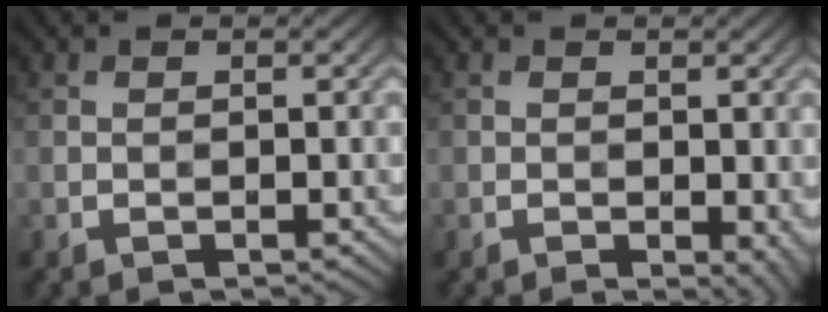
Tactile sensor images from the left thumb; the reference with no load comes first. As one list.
[{"total": 2.4, "force": [-0.7, 1.3, 2.0], "torque": [-0.023, -0.007, -0.006]}]